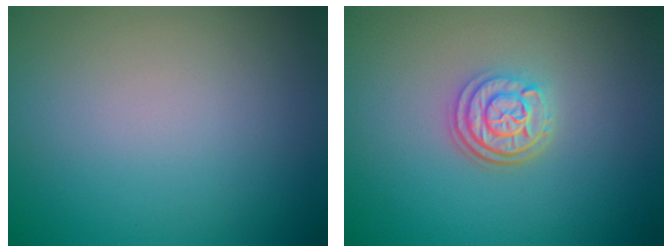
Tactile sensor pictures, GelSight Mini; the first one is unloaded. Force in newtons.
{"total": 3.0, "press": 2.4, "slide": 1.8}